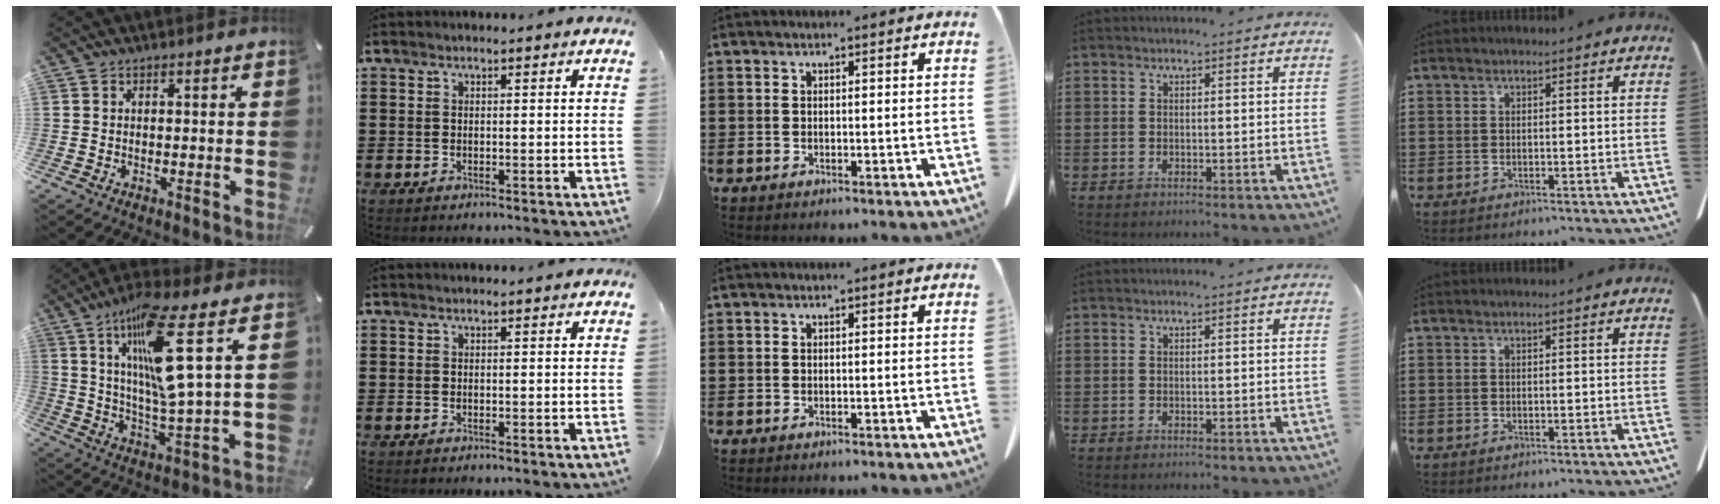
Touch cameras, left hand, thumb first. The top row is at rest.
{"thumb": {"total": 17.4, "force": [7.9, 2.4, 15.3], "torque": [-0.309, -0.031, 0.111]}}